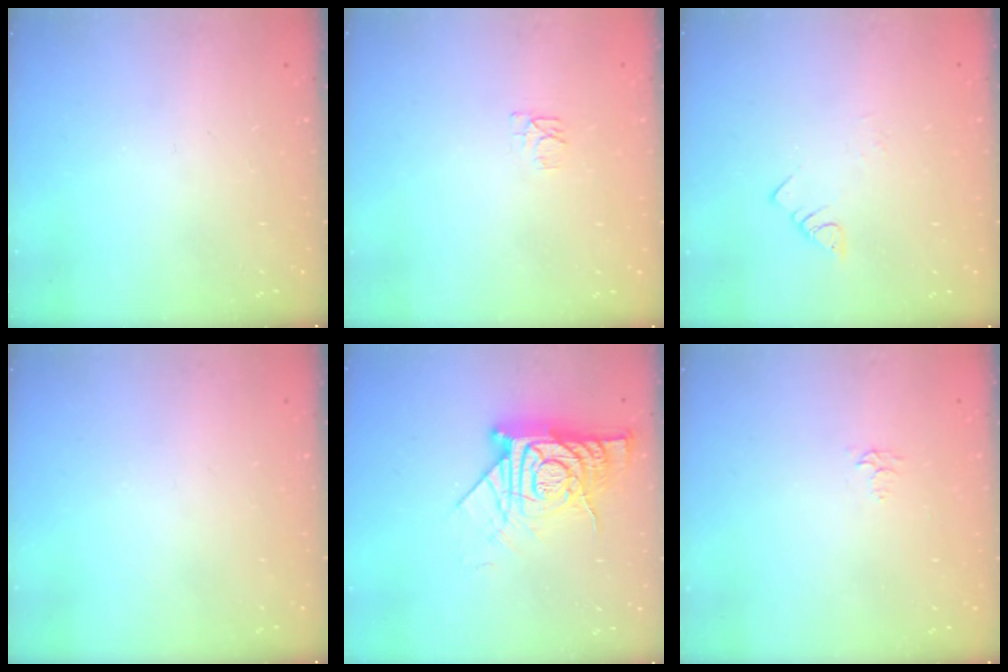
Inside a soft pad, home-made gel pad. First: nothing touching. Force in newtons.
{"total": 4.4, "press": 4.4, "slide": 0.7}
{"total": 2.6, "press": 2.6, "slide": 0.3}
{"total": 0.0}
{"total": 14.9, "press": 14.9, "slide": 1.5}
{"total": 3.7, "press": 3.7, "slide": 0.4}